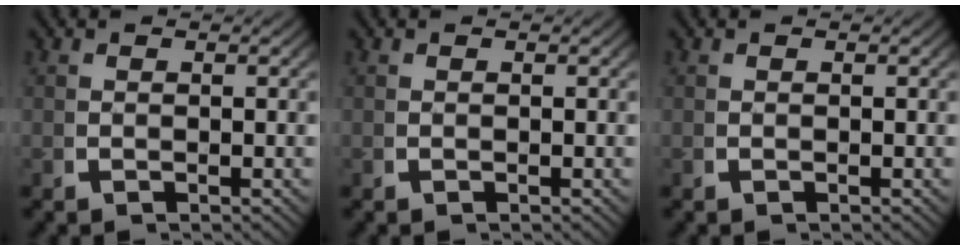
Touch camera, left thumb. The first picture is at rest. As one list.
[{"total": 0.0}, {"total": 0.0}]